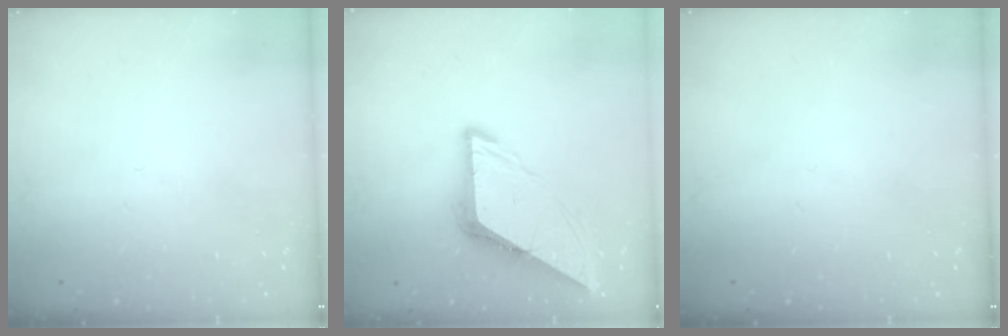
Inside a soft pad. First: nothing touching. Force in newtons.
{"total": 9.1, "press": 9.0, "slide": 1.1}
{"total": 0.0}